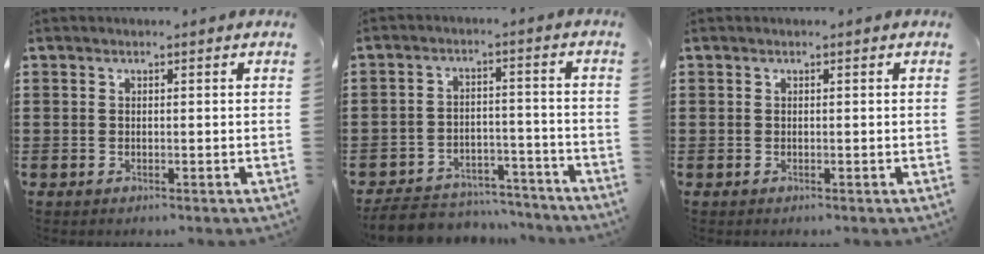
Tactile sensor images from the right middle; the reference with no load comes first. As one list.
[{"total": 6.0, "force": [-5.8, 1.3, 0.9], "torque": [-0.023, 0.012, -0.117]}, {"total": 0.0}]